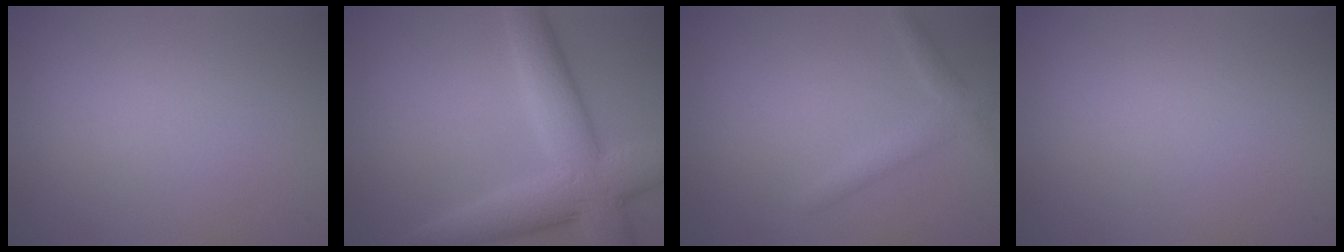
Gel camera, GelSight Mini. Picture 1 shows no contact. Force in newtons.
{"total": 7.7, "press": 7.7, "slide": 0.3}
{"total": 2.1, "press": 2.1, "slide": 0.1}
{"total": 0.0}